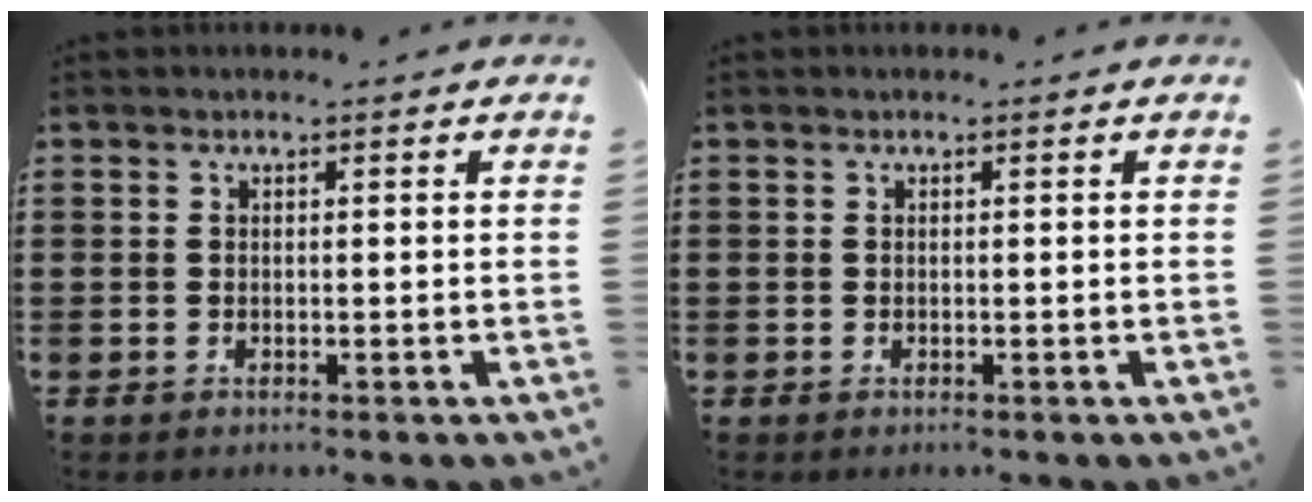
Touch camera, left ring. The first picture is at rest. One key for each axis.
{"total": 0.0}